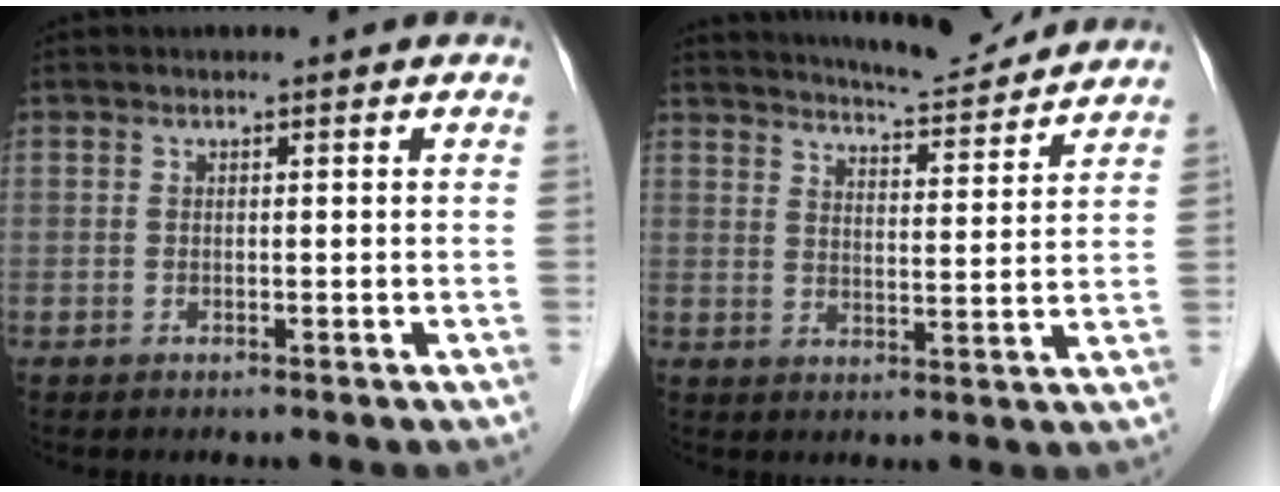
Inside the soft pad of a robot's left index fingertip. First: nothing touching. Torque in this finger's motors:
{"motor_torque": [0.08, -0.29, 0.46, 0.09]}